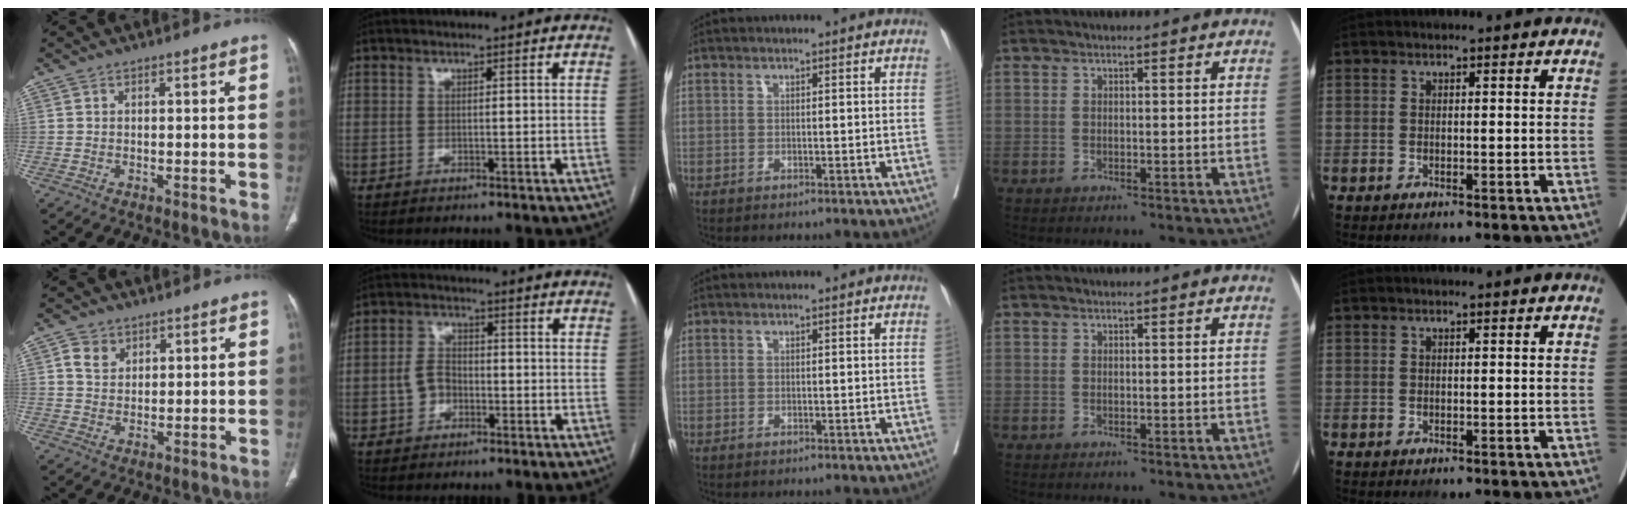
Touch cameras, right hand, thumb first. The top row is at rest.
{"thumb": {"total": 4.2, "force": [2.0, 3.3, 1.9], "torque": [-0.019, -0.008, 0.039]}, "index": {"total": 4.1, "force": [-1.2, 3.2, 2.3], "torque": [-0.051, 0.016, -0.020]}}